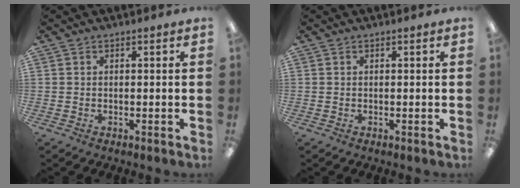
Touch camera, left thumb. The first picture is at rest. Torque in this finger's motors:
{"motor_torque": [-0.02, 0.02, -0.17, 0.10, 0.00]}